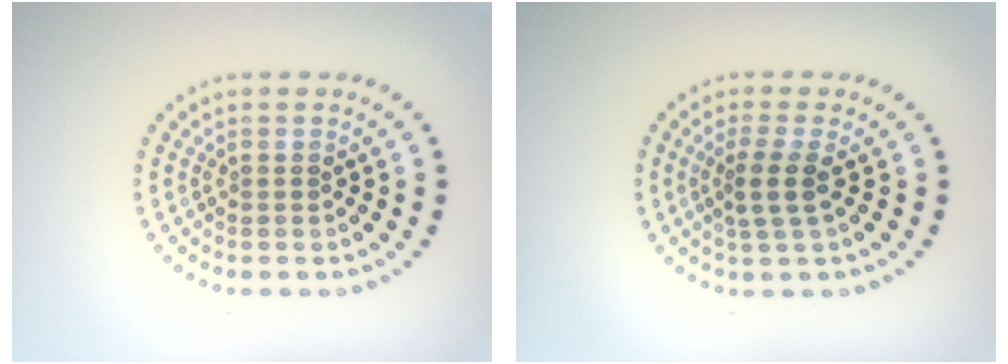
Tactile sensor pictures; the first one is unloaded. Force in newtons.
{"total": 2.3, "press": 1.8, "slide": 1.3}